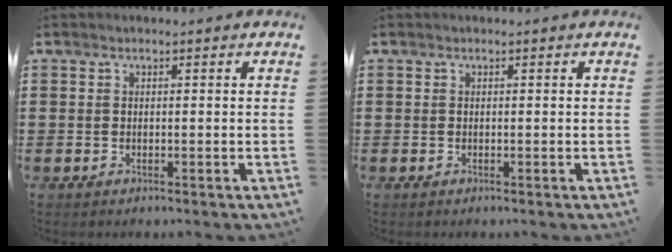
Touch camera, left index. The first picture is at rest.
{"total": 0.0}